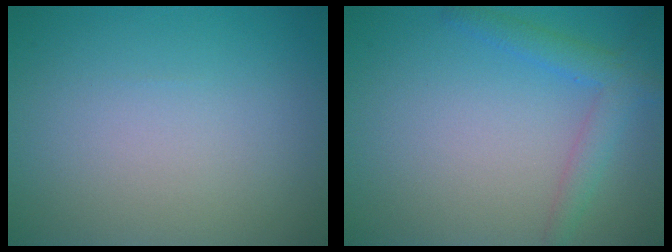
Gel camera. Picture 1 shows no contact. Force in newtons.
{"total": 2.9, "press": 2.9, "slide": 0.1}